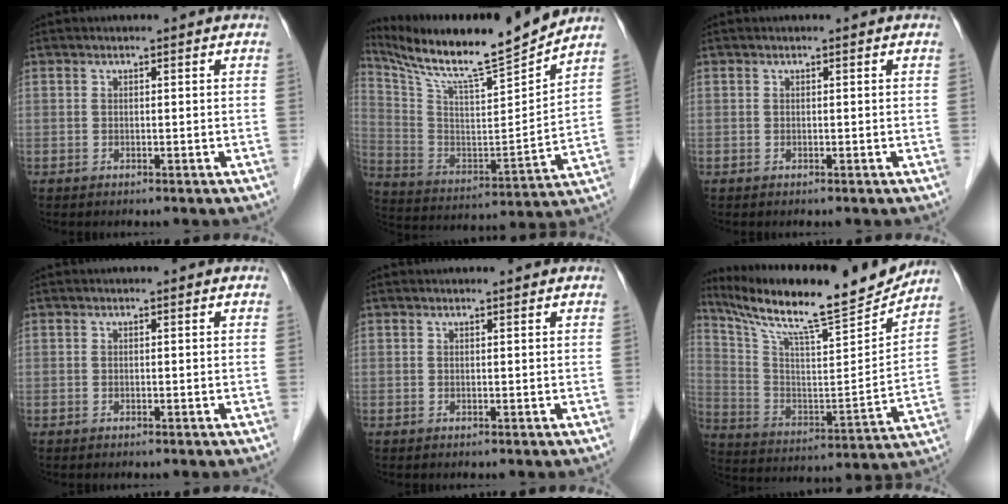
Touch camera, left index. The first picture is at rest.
{"total": 19.5, "force": [17.6, -0.6, 8.4], "torque": [-0.161, -0.028, 0.296]}
{"total": 0.0}
{"total": 0.0}
{"total": 1.1, "force": [1.1, 0.0, 0.2], "torque": [-0.007, 0.010, 0.018]}
{"total": 21.5, "force": [19.2, 0.8, 9.6], "torque": [-0.179, -0.031, 0.308]}